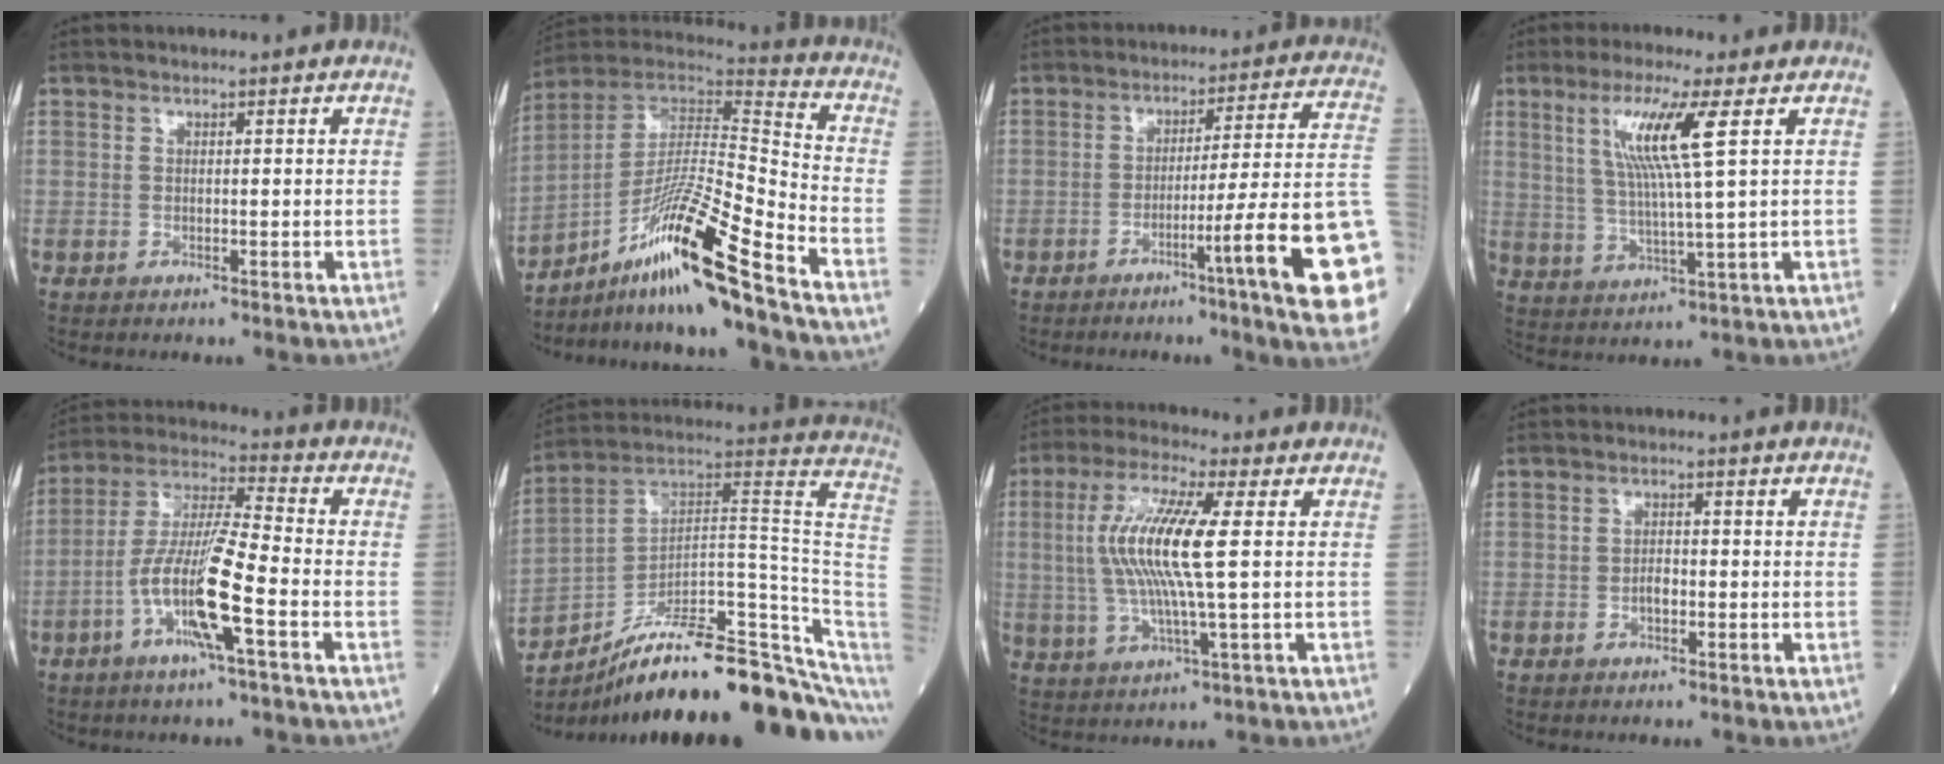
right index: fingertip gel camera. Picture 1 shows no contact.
{"total": 17.9, "force": [-11.5, -0.6, 13.7], "torque": [-0.270, -0.002, -0.207]}
{"total": 17.5, "force": [-5.7, -1.9, 16.4], "torque": [-0.162, 0.001, -0.085]}
{"total": 8.9, "force": [3.1, -0.9, 8.2], "torque": [-0.167, -0.001, 0.063]}
{"total": 12.2, "force": [-4.5, 0.4, 11.3], "torque": [-0.233, -0.001, -0.090]}
{"total": 25.3, "force": [-17.7, 3.2, 17.8], "torque": [-0.165, 0.060, -0.269]}
{"total": 11.6, "force": [1.2, 0.5, 11.6], "torque": [-0.250, 0.005, 0.020]}
{"total": 3.2, "force": [-1.3, 1.4, 2.5], "torque": [-0.046, 0.006, -0.023]}